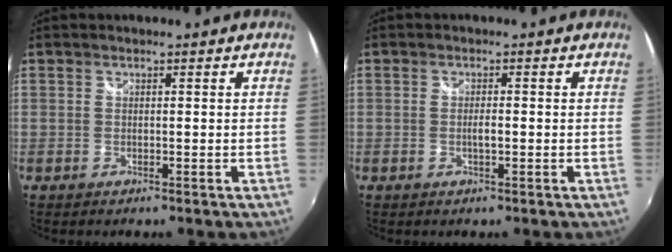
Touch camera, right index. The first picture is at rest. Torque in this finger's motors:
{"motor_torque": [0.30, 0.07, 0.14, 0.03]}